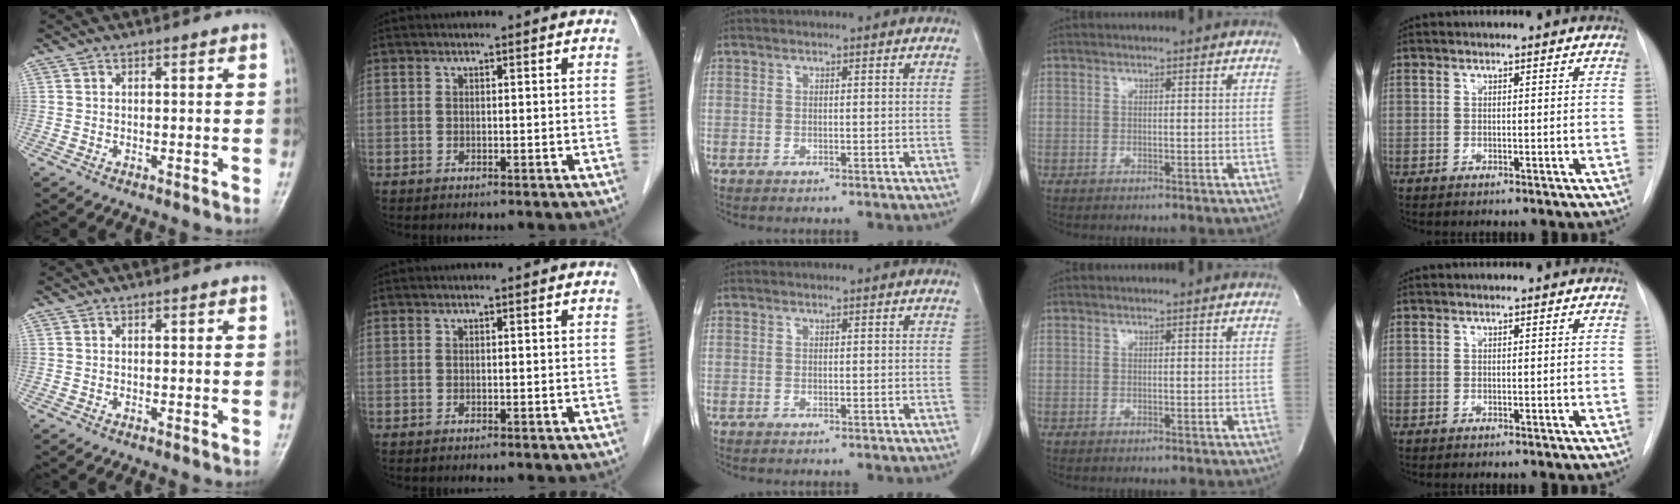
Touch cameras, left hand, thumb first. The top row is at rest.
{}